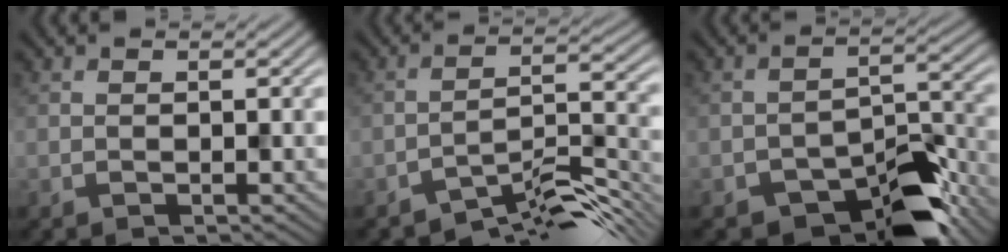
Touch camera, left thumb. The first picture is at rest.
{"total": 7.7, "force": [-6.4, 1.6, 4.1], "torque": [-0.061, 0.007, -0.112]}
{"total": 9.5, "force": [-6.6, 4.3, 5.3], "torque": [-0.060, -0.005, -0.113]}